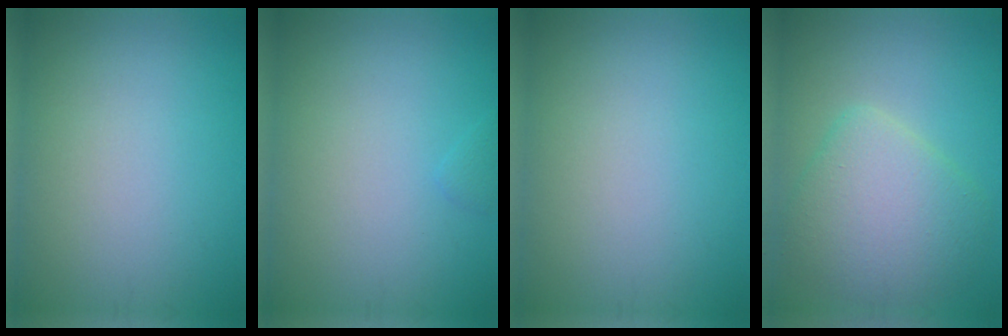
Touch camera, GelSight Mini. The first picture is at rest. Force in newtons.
{"total": 0.5, "press": 0.5, "slide": 0.0}
{"total": 0.0}
{"total": 5.6, "press": 5.6, "slide": 0.3}